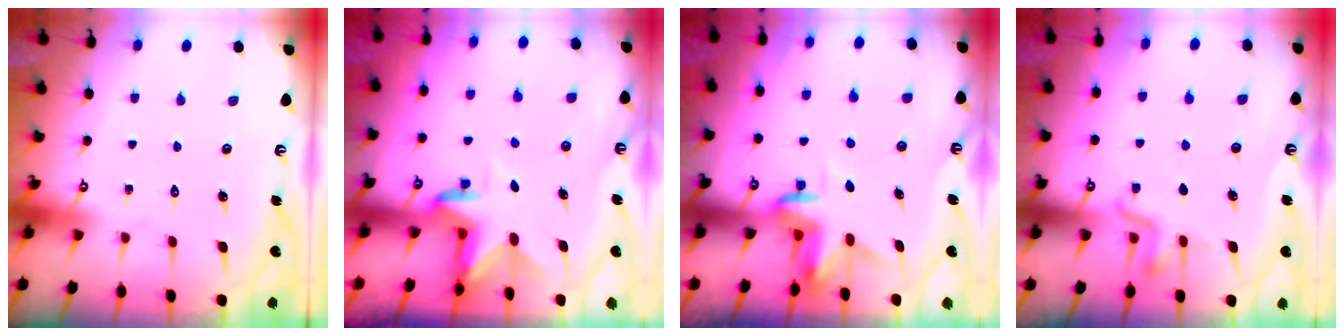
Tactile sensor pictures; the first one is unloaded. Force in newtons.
{"total": 3.4, "press": 3.4, "slide": 0.1}
{"total": 3.4, "press": 3.4, "slide": 0.2}
{"total": 3.0, "press": 2.9, "slide": 0.8}